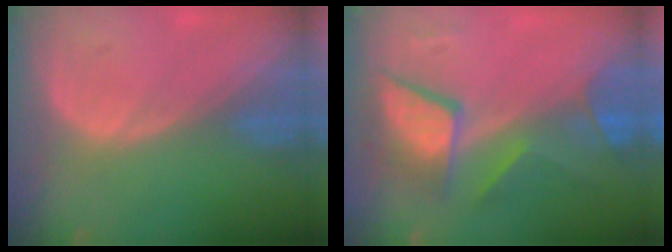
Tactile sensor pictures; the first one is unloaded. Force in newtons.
{"total": 8.6, "press": 8.6, "slide": 0.4}